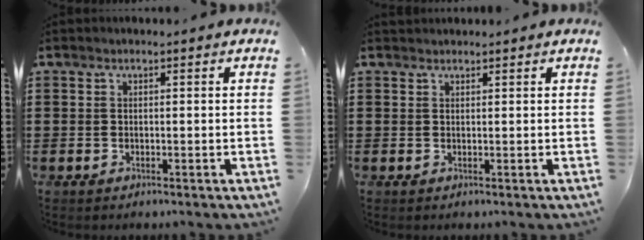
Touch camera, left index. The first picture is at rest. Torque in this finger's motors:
{"motor_torque": [-0.30, 0.69, -0.04, 0.00]}